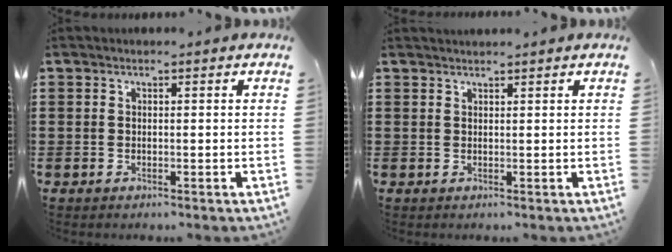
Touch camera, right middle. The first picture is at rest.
{"total": 0.9, "force": [0.9, 0.0, 0.1], "torque": [-0.003, -0.002, 0.018]}